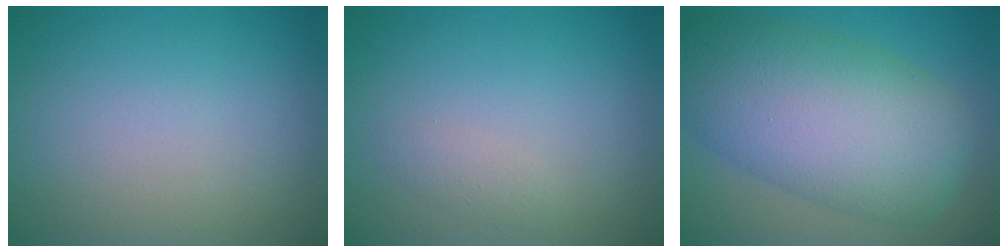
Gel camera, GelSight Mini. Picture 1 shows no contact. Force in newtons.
{"total": 1.0, "press": 1.0, "slide": 0.0}
{"total": 11.7, "press": 11.7, "slide": 0.3}